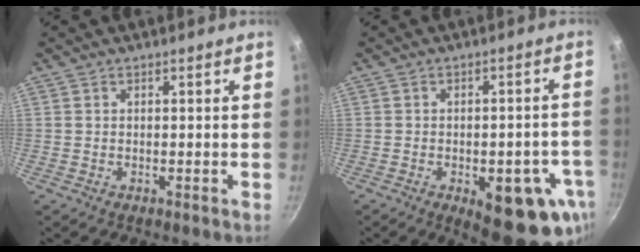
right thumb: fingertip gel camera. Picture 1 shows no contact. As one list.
[{"total": 15.8, "force": [-6.0, 6.9, 12.9], "torque": [-0.111, 0.008, -0.070]}]